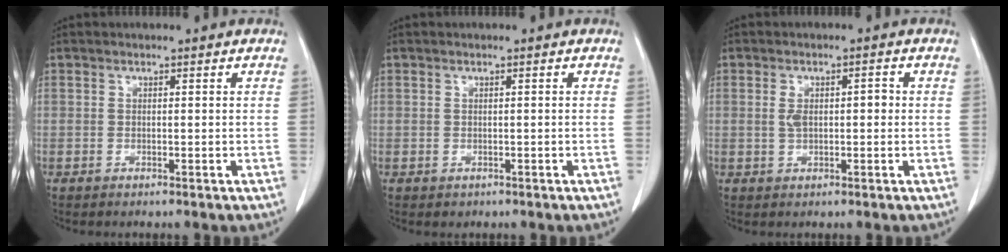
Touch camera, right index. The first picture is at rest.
{"total": 0.7, "force": [-0.2, 0.6, 0.1], "torque": [-0.002, 0.003, 0.000]}
{"total": 3.5, "force": [0.1, 1.6, 3.1], "torque": [-0.063, 0.017, 0.006]}